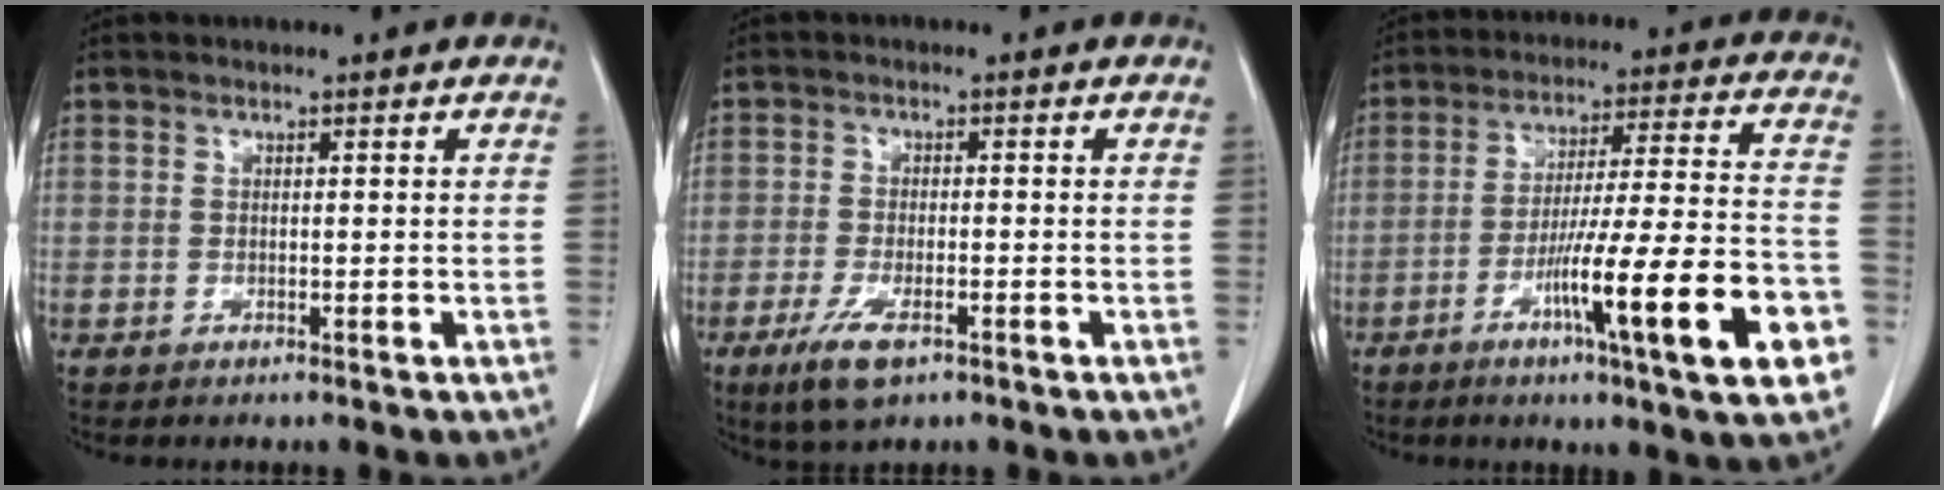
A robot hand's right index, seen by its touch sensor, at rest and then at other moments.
{"total": 6.1, "force": [-3.5, 1.8, 4.6], "torque": [-0.094, -0.013, -0.059]}
{"total": 19.8, "force": [-8.0, 0.7, 18.1], "torque": [-0.243, -0.007, -0.120]}